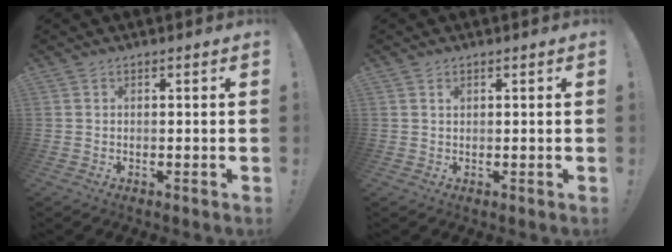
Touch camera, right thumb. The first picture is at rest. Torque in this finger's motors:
{"motor_torque": [-0.07, 0.08, 0.16, -0.11, 0.02]}